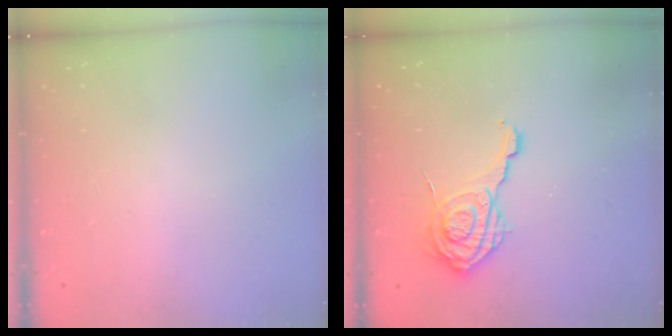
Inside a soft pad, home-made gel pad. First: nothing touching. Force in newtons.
{"total": 12.2, "press": 12.2, "slide": 0.6}